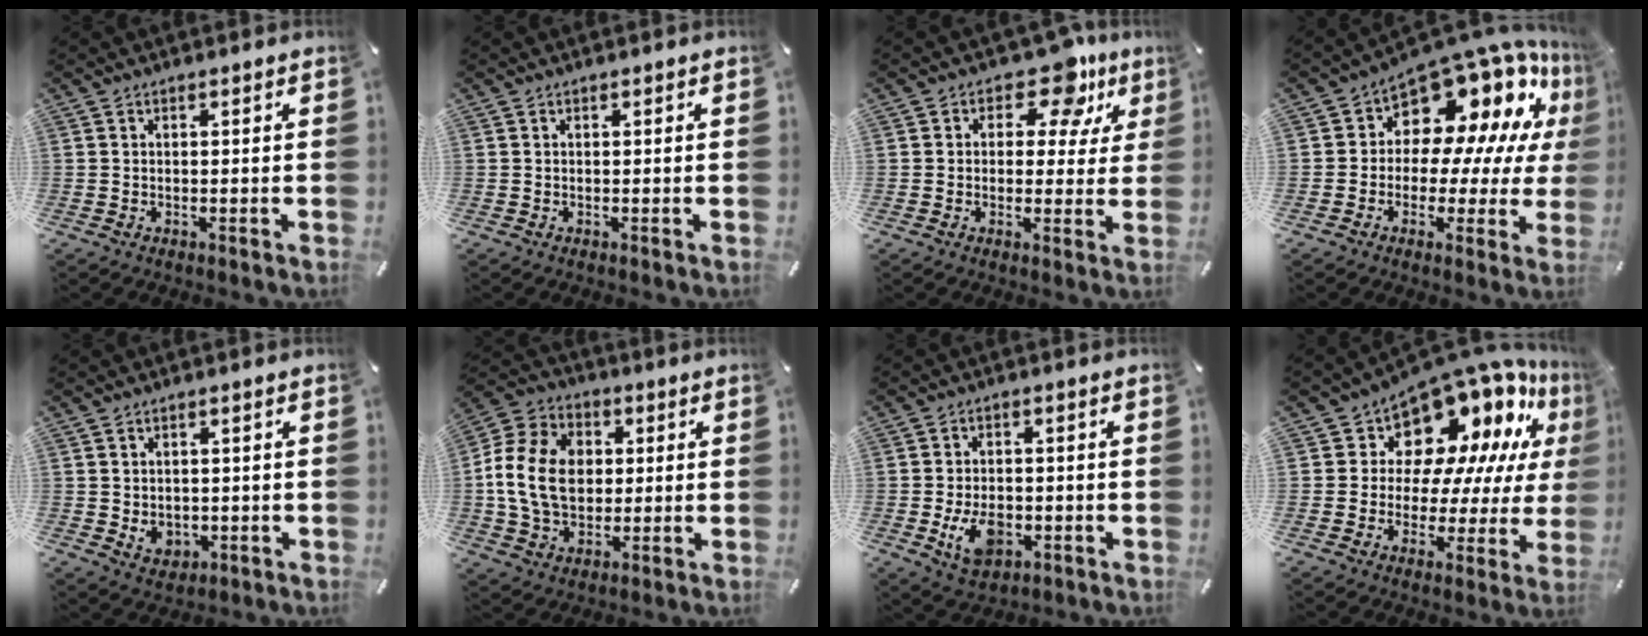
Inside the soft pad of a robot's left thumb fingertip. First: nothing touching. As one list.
[{"total": 0.0}, {"total": 10.7, "force": [6.0, 5.9, 6.6], "torque": [-0.083, -0.035, 0.101]}, {"total": 14.9, "force": [10.1, 8.5, 7.0], "torque": [-0.117, -0.094, 0.176]}, {"total": 3.8, "force": [-0.2, 3.5, 1.6], "torque": [-0.020, -0.004, -0.005]}, {"total": 15.3, "force": [0.1, 12.1, 9.4], "torque": [-0.211, 0.017, 0.000]}, {"total": 8.3, "force": [-2.2, 5.6, 5.7], "torque": [-0.106, 0.000, -0.040]}, {"total": 15.1, "force": [11.8, 8.0, 4.9], "torque": [-0.080, -0.116, 0.200]}]